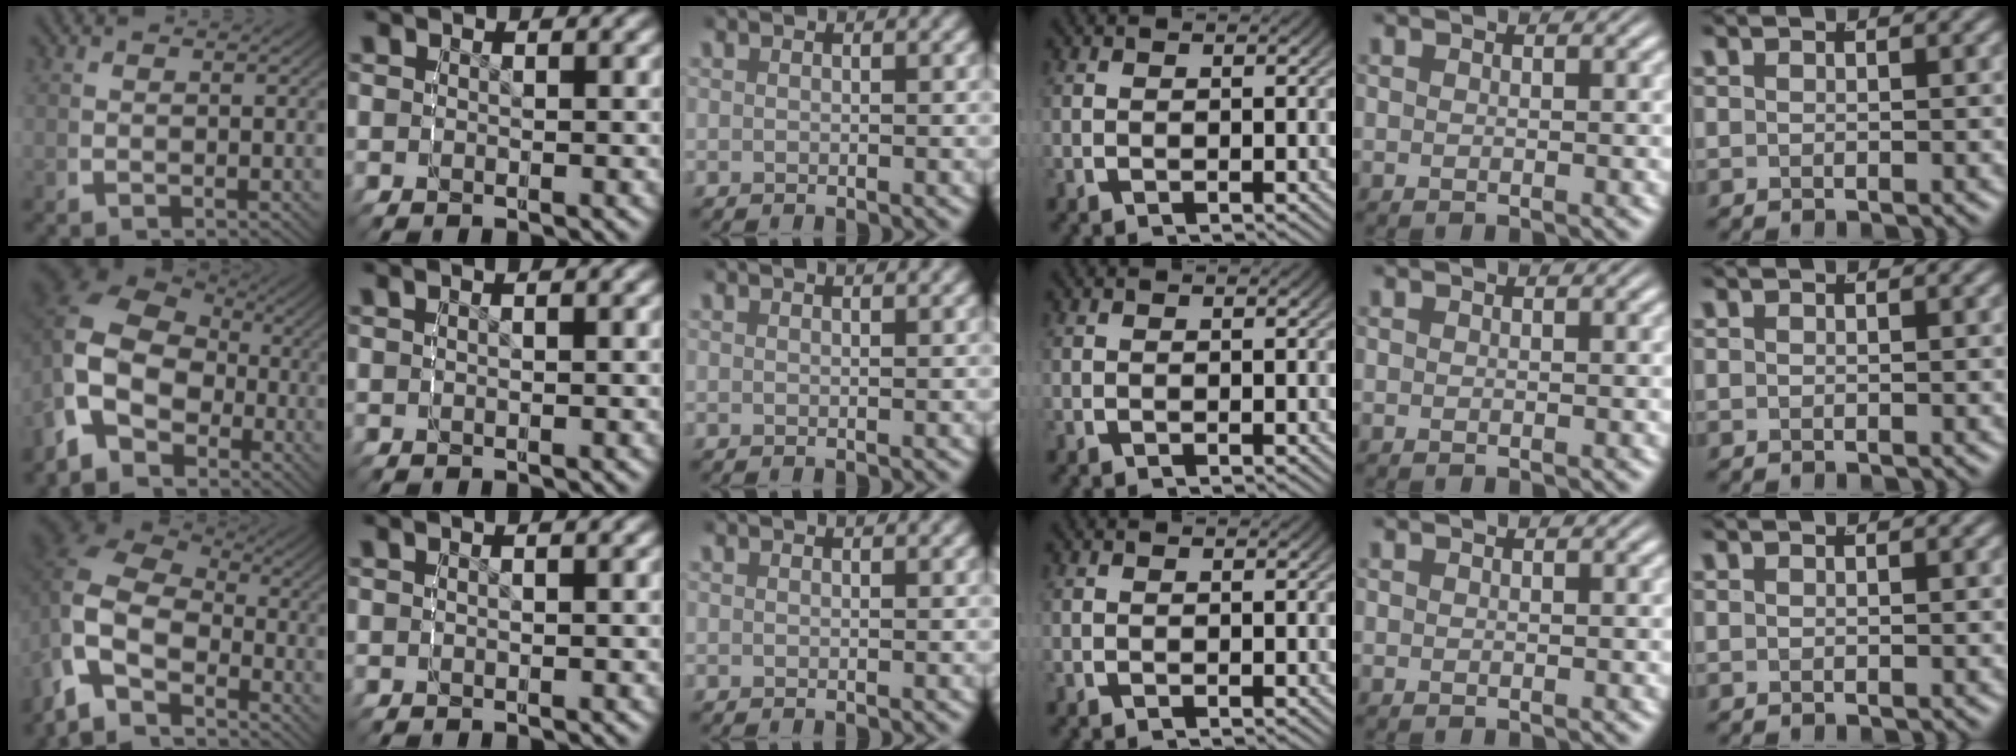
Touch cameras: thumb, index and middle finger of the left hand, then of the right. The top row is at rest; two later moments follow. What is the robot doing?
{"motion": "lift_and_place", "object": "sponge"}